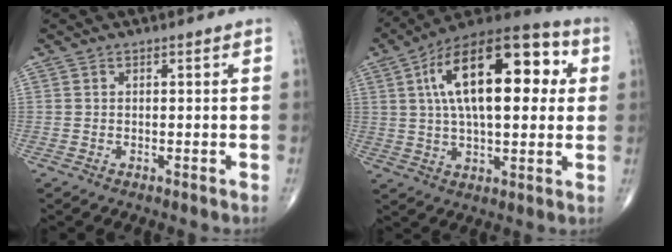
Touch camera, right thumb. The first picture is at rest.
{"total": 23.9, "force": [5.6, 10.8, 20.5], "torque": [-0.312, 0.020, 0.080]}